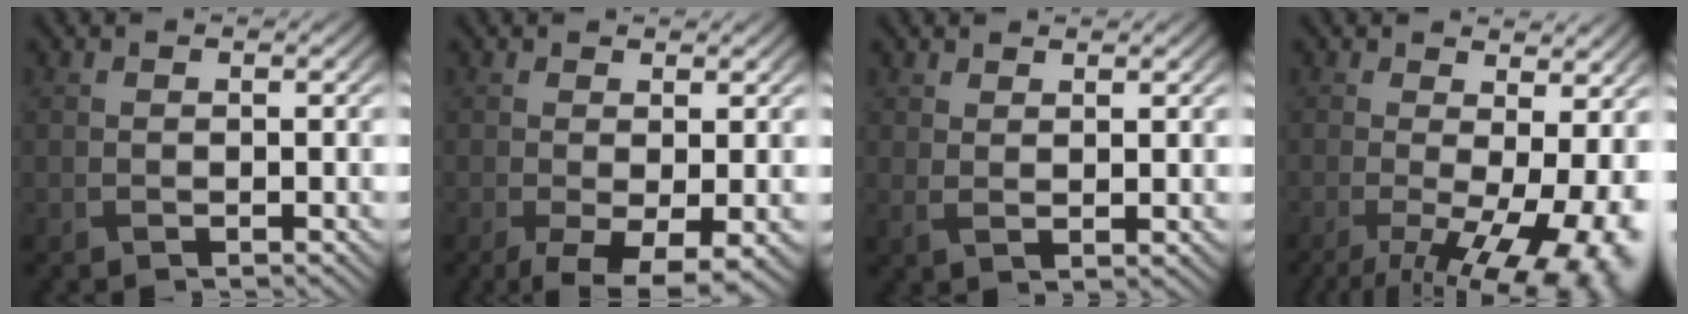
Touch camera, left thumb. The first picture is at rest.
{"total": 5.2, "force": [-1.9, 1.8, 4.5], "torque": [-0.088, -0.019, -0.025]}
{"total": 2.0, "force": [1.4, 0.4, 1.3], "torque": [-0.031, -0.001, 0.033]}
{"total": 13.0, "force": [-3.4, 5.4, 11.4], "torque": [-0.171, -0.032, -0.026]}